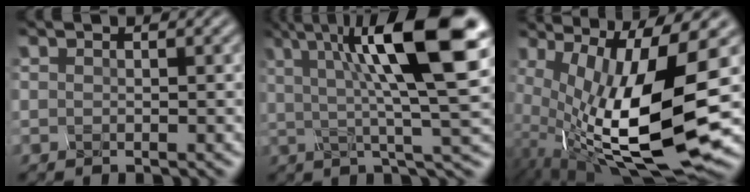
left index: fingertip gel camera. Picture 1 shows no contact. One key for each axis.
{"total": 11.7, "fx": 3.7, "fy": 2.4, "fz": 10.8, "tx": -0.163, "ty": 0.009, "tz": 0.067}
{"total": 13.8, "fx": -1.8, "fy": 4.1, "fz": 13.1, "tx": -0.262, "ty": -0.014, "tz": -0.005}